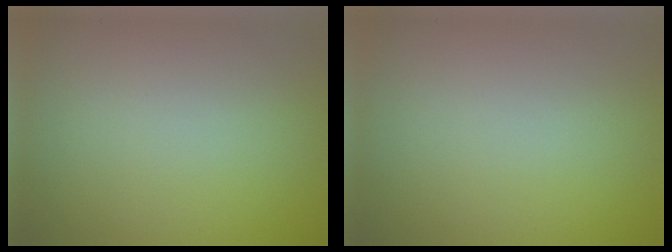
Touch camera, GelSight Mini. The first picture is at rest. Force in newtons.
{"total": 0.0}